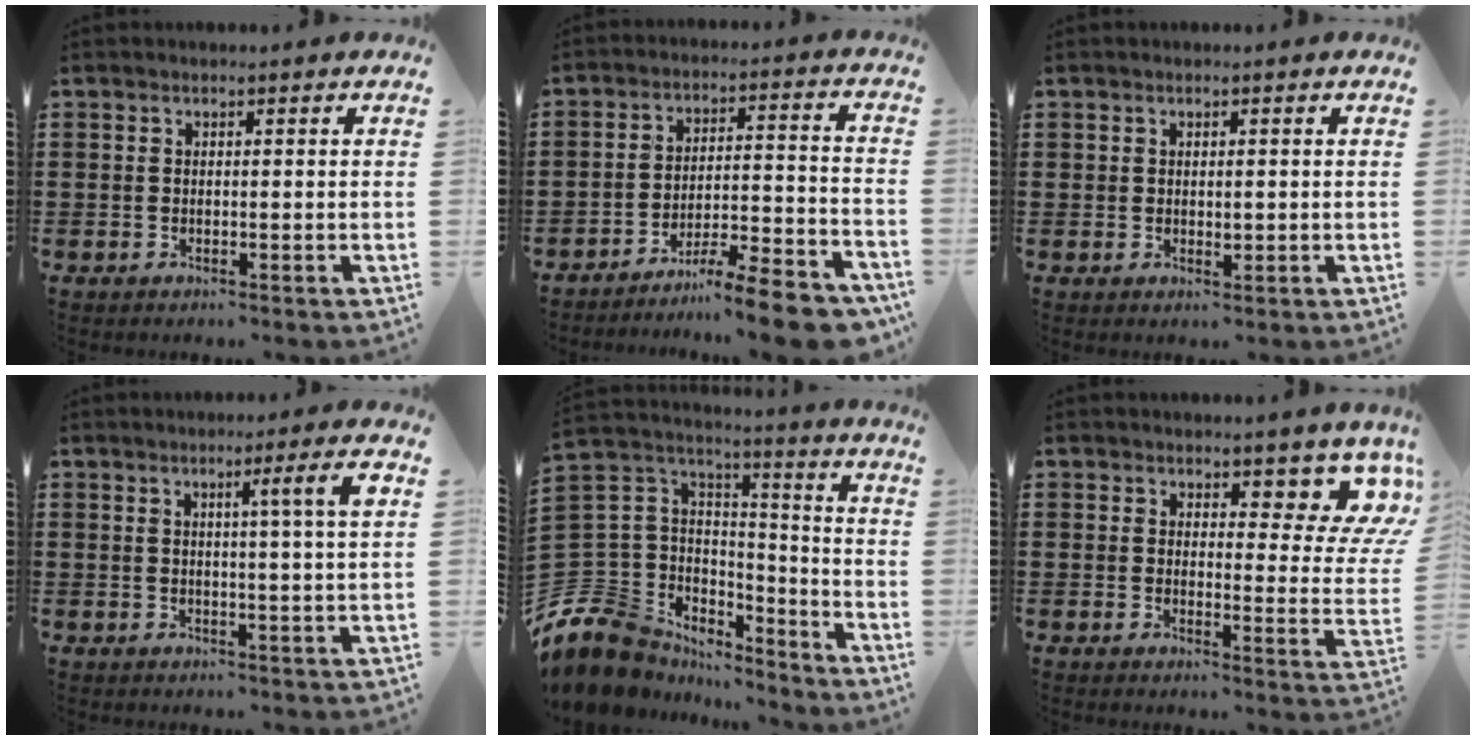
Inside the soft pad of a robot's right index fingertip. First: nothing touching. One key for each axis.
{"total": 9.3, "fx": -8.2, "fy": 0.7, "fz": 4.5, "tx": -0.057, "ty": 0.017, "tz": -0.155}
{"total": 1.0, "fx": 0.3, "fy": 0.6, "fz": 0.6, "tx": -0.013, "ty": 0.004, "tz": 0.006}
{"total": 5.3, "fx": 1.8, "fy": -0.6, "fz": 4.9, "tx": -0.082, "ty": -0.012, "tz": 0.021}
{"total": 10.1, "fx": -6.4, "fy": 7.5, "fz": 1.9, "tx": -0.103, "ty": -0.010, "tz": -0.124}
{"total": 8.0, "fx": 6.4, "fy": 2.9, "fz": 3.8, "tx": -0.060, "ty": -0.037, "tz": 0.111}